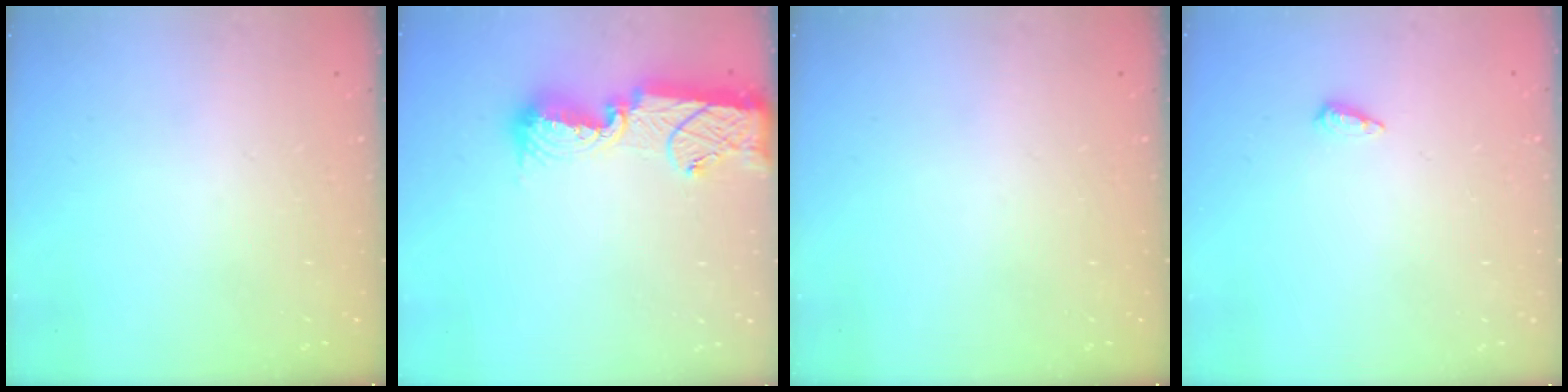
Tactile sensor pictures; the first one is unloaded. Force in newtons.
{"total": 13.4, "press": 13.2, "slide": 2.3}
{"total": 0.0}
{"total": 3.4, "press": 3.3, "slide": 0.5}